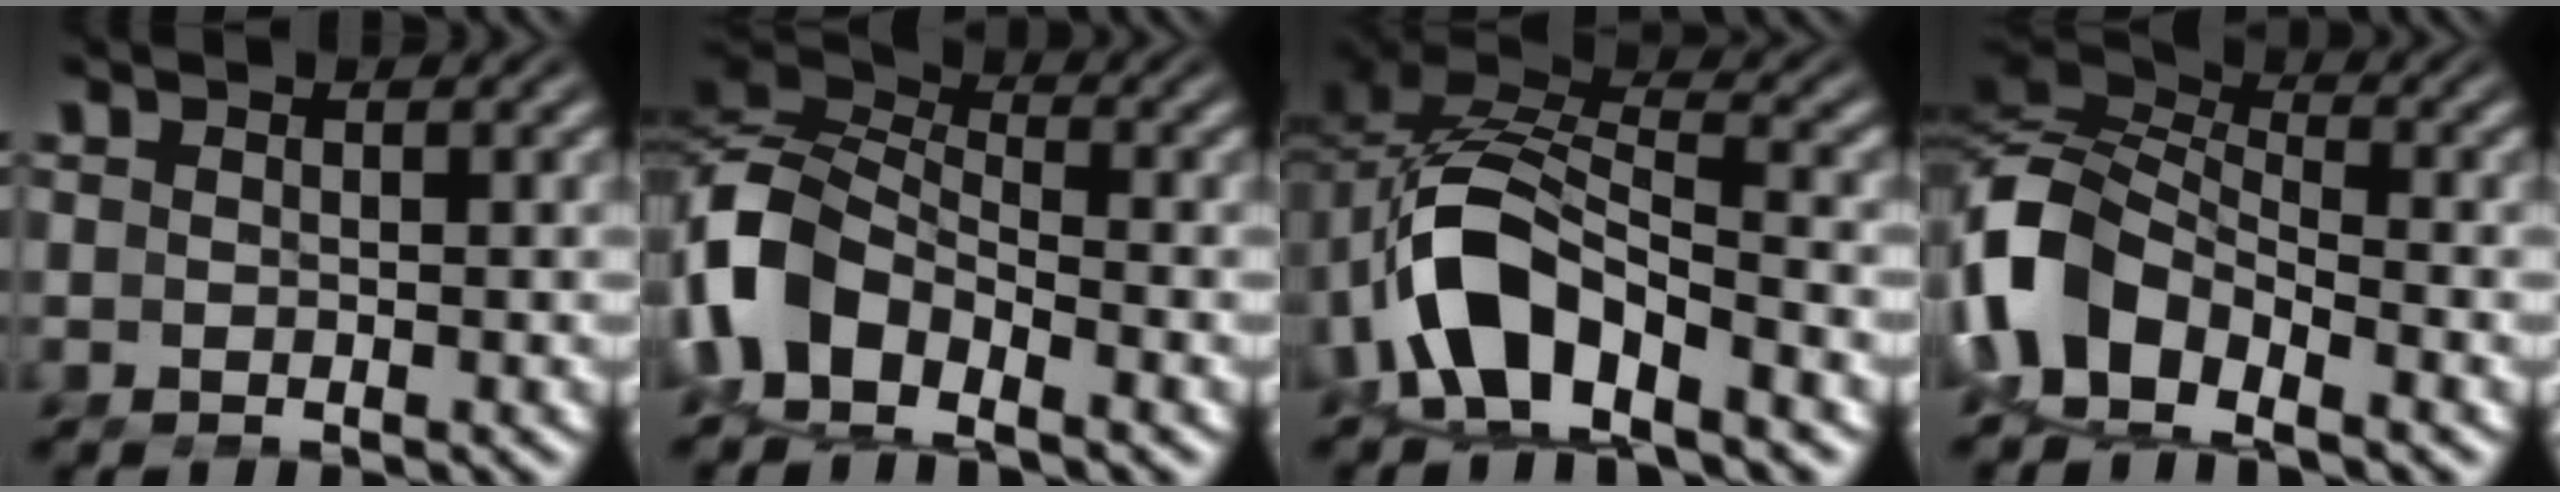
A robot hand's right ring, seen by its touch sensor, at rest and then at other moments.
{"total": 7.7, "force": [-1.6, 5.8, 4.8], "torque": [-0.138, -0.013, -0.032]}
{"total": 9.7, "force": [-1.8, 6.8, 6.7], "torque": [-0.164, -0.018, -0.038]}
{"total": 9.0, "force": [-1.7, 6.9, 5.6], "torque": [-0.160, -0.023, -0.033]}